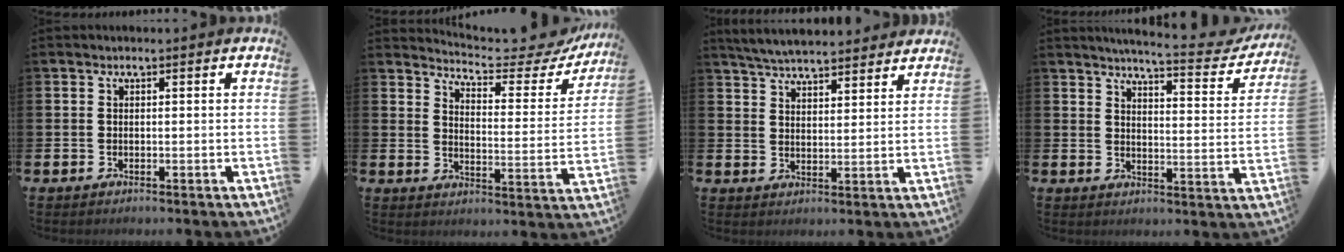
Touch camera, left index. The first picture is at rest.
{"total": 5.8, "force": [5.5, 0.7, 1.5], "torque": [-0.041, -0.052, 0.087]}
{"total": 5.5, "force": [5.4, 0.6, 0.8], "torque": [-0.030, -0.027, 0.097]}
{"total": 5.2, "force": [4.9, 0.1, 1.7], "torque": [-0.030, -0.044, 0.074]}